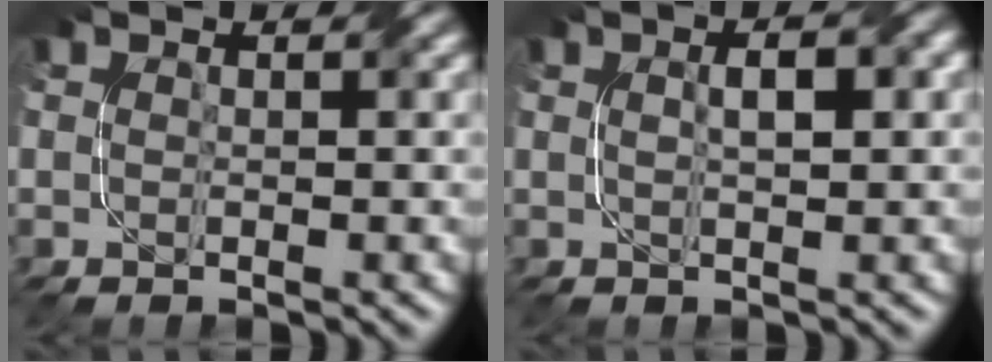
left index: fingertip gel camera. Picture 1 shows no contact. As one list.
[{"total": 3.0, "force": [0.8, 0.8, 2.7], "torque": [-0.033, 0.004, 0.004]}]